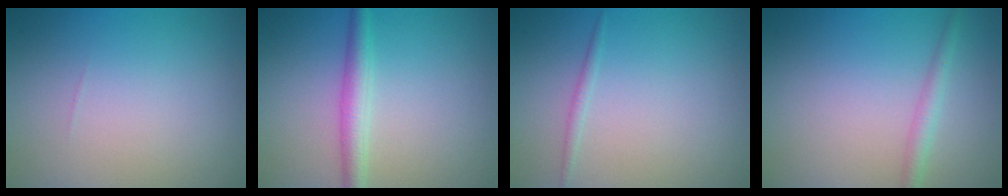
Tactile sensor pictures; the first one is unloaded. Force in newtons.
{"total": 2.7, "press": 2.7, "slide": 0.1}
{"total": 0.8, "press": 0.8, "slide": 0.0}
{"total": 1.7, "press": 1.7, "slide": 0.0}